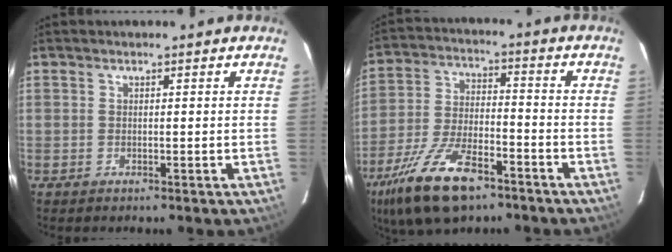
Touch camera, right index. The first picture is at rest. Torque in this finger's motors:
{"motor_torque": [1.14, -1.00, 0.89, 0.20]}